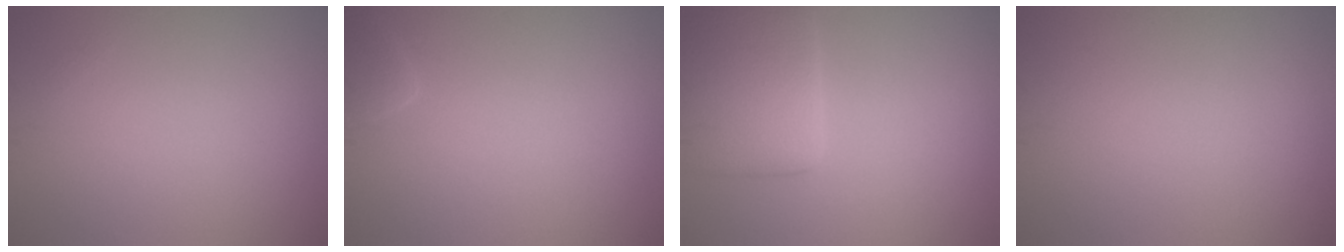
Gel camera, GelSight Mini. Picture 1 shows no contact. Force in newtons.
{"total": 1.3, "press": 1.3, "slide": 0.1}
{"total": 6.0, "press": 6.0, "slide": 0.4}
{"total": 0.0}